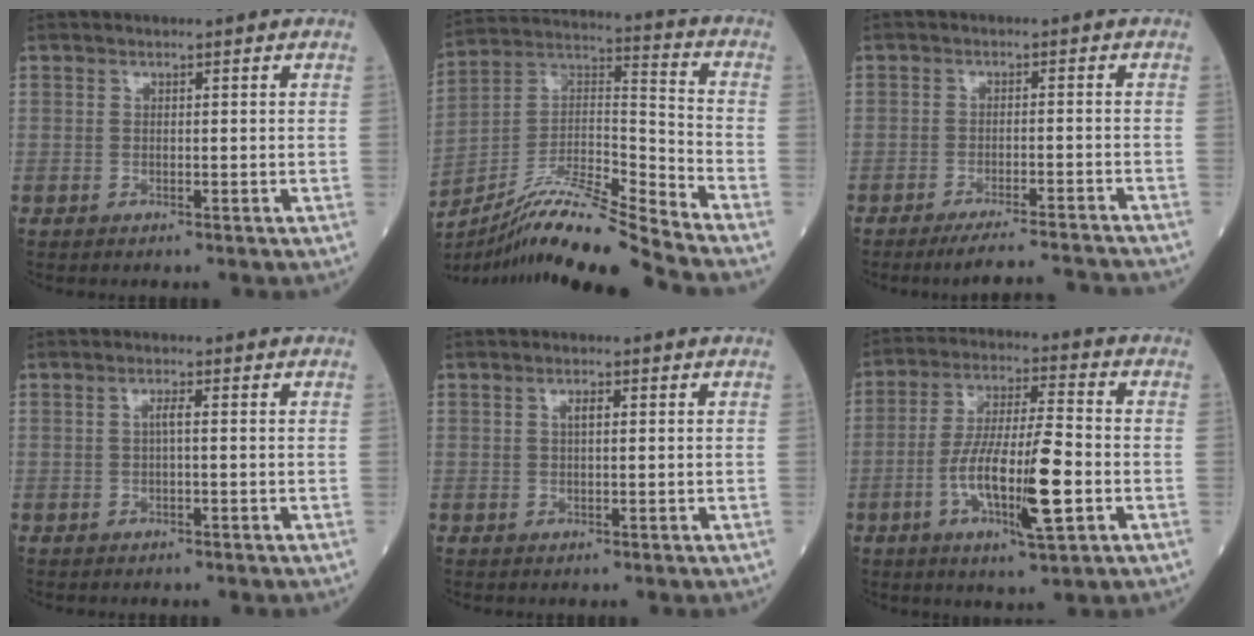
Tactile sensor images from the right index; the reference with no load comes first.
{"total": 16.4, "force": [-14.5, -1.5, 7.5], "torque": [-0.142, 0.023, -0.262]}
{"total": 10.3, "force": [-9.8, -0.5, 3.1], "torque": [-0.034, -0.008, -0.138]}
{"total": 1.2, "force": [0.0, 0.1, 1.2], "torque": [-0.025, 0.003, 0.000]}
{"total": 1.5, "force": [0.5, 0.4, 1.4], "torque": [-0.025, 0.002, 0.007]}
{"total": 13.1, "force": [-3.6, 1.8, 12.5], "torque": [-0.230, -0.005, -0.063]}